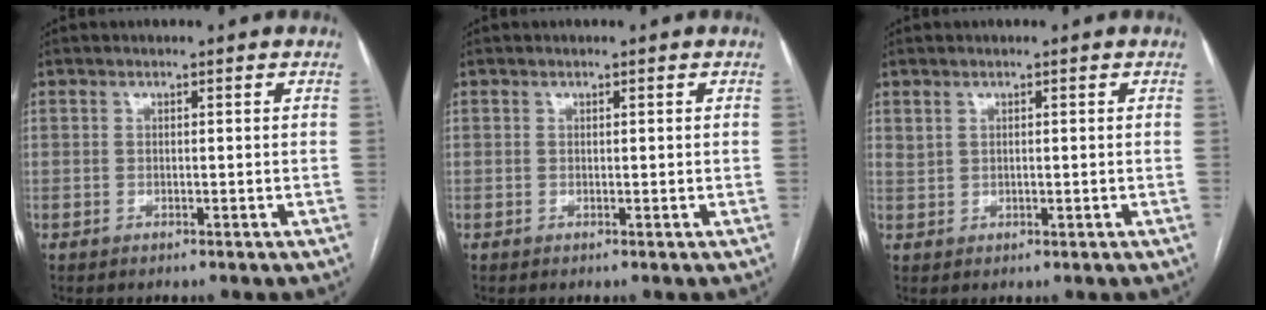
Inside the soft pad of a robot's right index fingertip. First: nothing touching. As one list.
[{"total": 0.0}, {"total": 1.4, "force": [0.9, 0.7, 0.8], "torque": [-0.018, 0.003, 0.022]}]